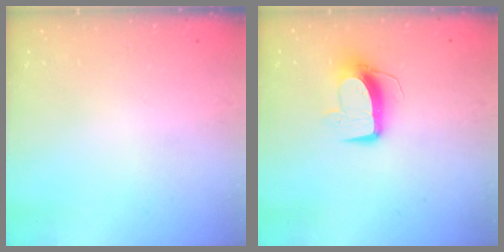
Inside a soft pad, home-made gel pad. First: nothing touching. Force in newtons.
{"total": 9.8, "press": 9.8, "slide": 0.5}